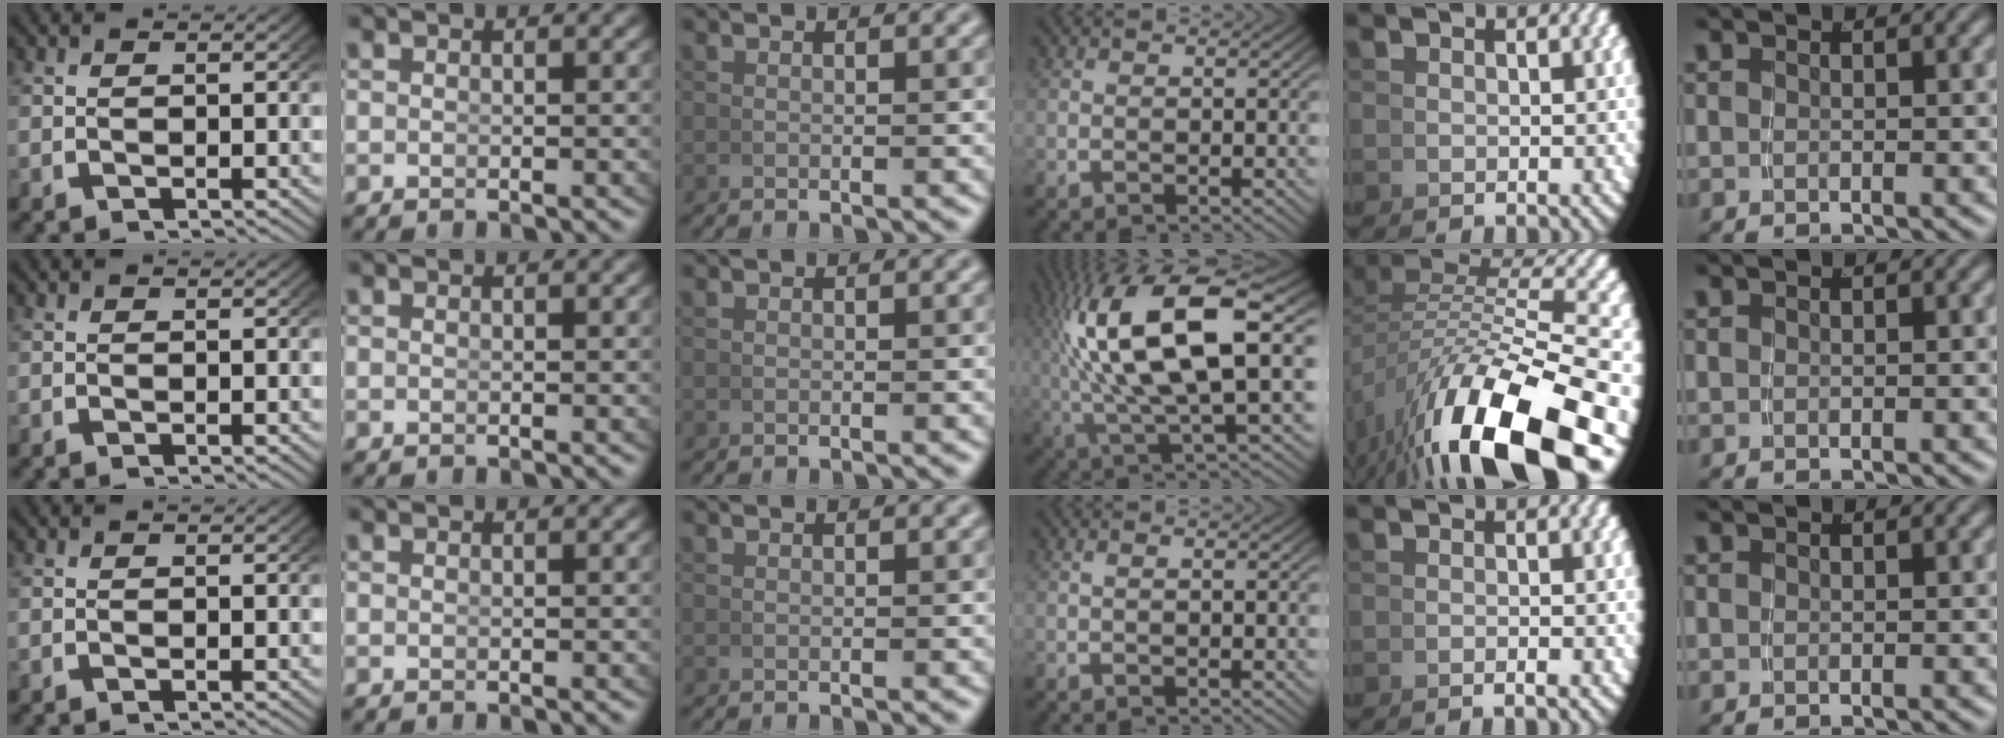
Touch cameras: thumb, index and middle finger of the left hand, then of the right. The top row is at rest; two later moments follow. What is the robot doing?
{"motion": "lift_and_place", "object": "cup"}